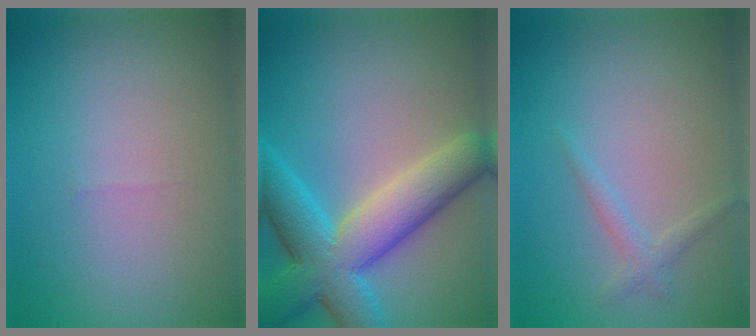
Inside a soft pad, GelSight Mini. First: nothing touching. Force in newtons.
{"total": 9.0, "press": 9.0, "slide": 0.7}
{"total": 1.2, "press": 1.2, "slide": 0.1}